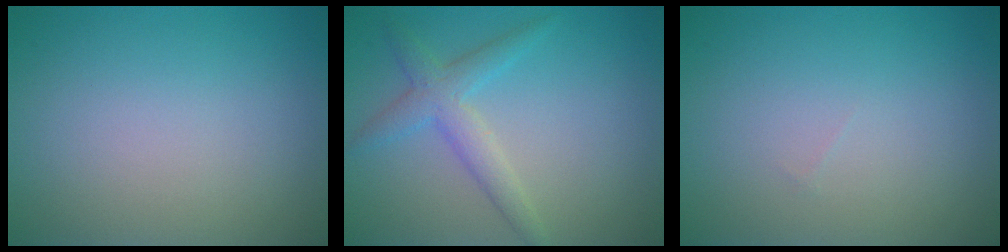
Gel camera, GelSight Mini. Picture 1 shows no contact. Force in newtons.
{"total": 3.0, "press": 3.0, "slide": 0.1}
{"total": 0.0}